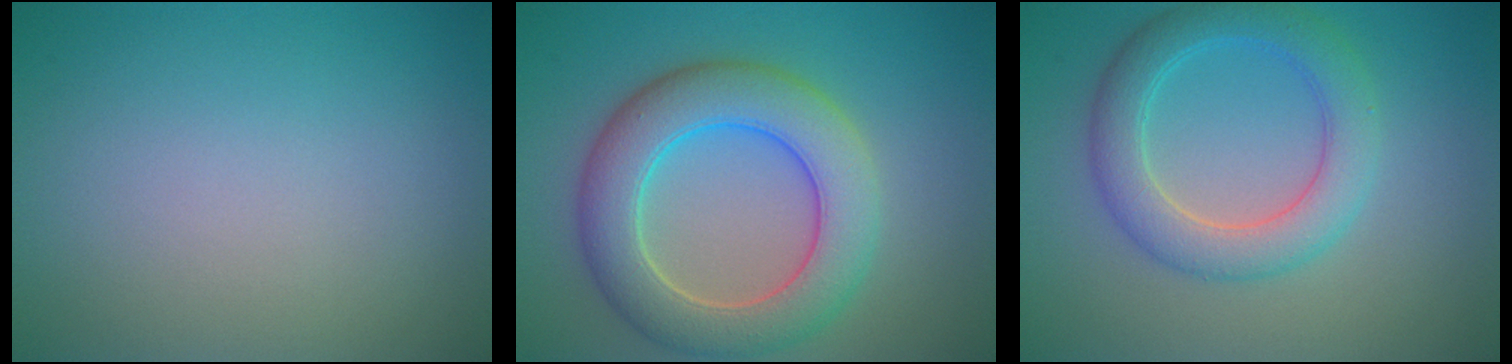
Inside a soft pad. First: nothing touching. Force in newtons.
{"total": 7.6, "press": 7.6, "slide": 0.5}
{"total": 4.7, "press": 4.7, "slide": 0.2}